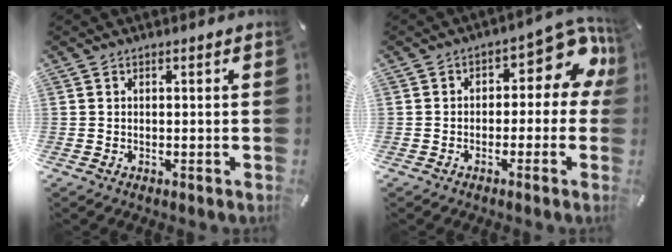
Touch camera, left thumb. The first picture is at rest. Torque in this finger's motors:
{"motor_torque": [0.18, 0.12, 0.13, 0.52, 0.02]}